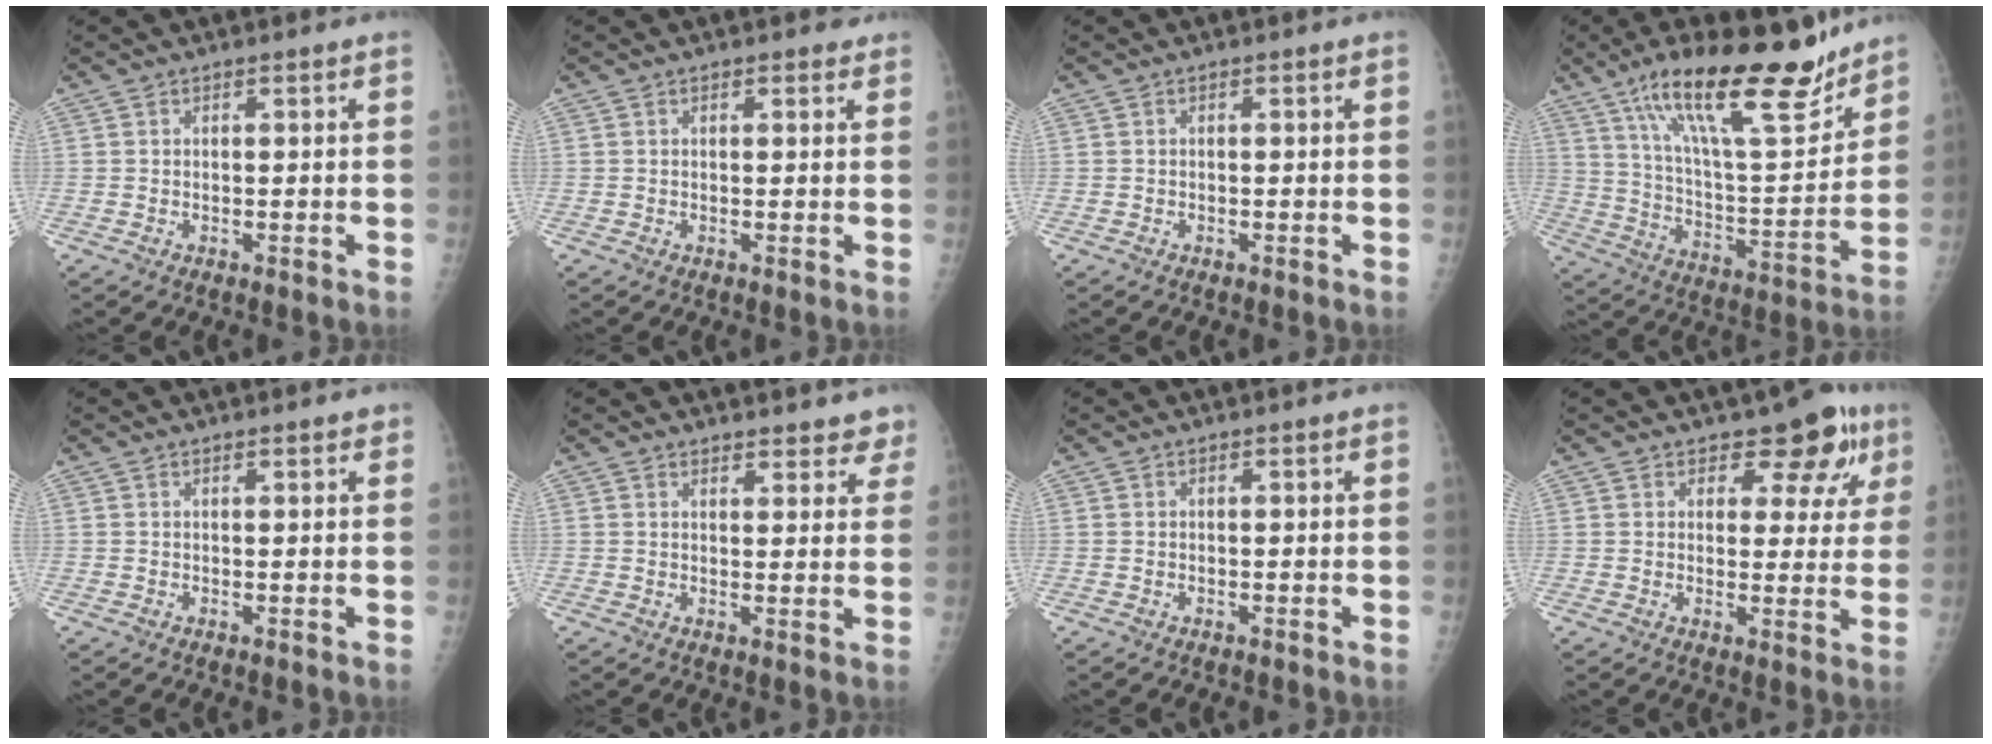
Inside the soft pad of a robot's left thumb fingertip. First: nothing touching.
{"total": 1.5, "force": [1.2, 0.7, 0.6], "torque": [0.002, -0.004, 0.010]}
{"total": 0.0}
{"total": 23.2, "force": [16.2, 6.1, 15.4], "torque": [-0.222, -0.074, 0.275]}
{"total": 1.5, "force": [1.3, 0.4, 0.6], "torque": [-0.003, -0.002, 0.015]}
{"total": 7.6, "force": [6.9, 2.8, 1.5], "torque": [0.031, -0.029, 0.069]}
{"total": 0.0}
{"total": 9.0, "force": [5.5, 4.8, 5.2], "torque": [-0.021, -0.024, 0.065]}